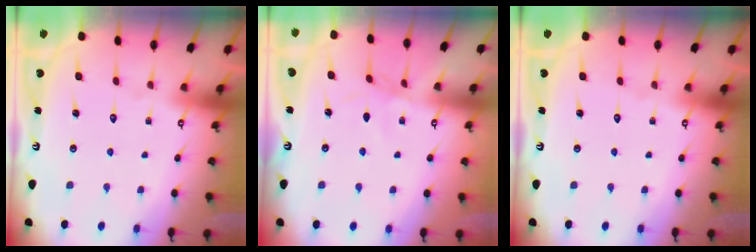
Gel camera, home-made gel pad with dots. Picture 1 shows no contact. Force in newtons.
{"total": 2.2, "press": 2.2, "slide": 0.4}
{"total": 0.0}